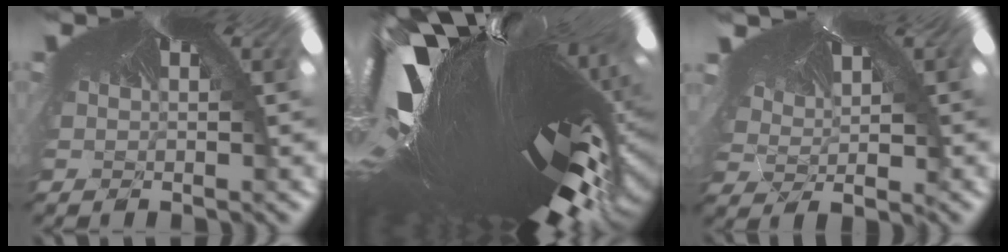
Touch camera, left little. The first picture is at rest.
{"total": 5.3, "force": [-3.8, -0.3, 3.6], "torque": [-0.116, -0.119, -0.006]}
{"total": 2.4, "force": [1.2, 0.9, 1.9], "torque": [-0.044, 0.007, 0.048]}